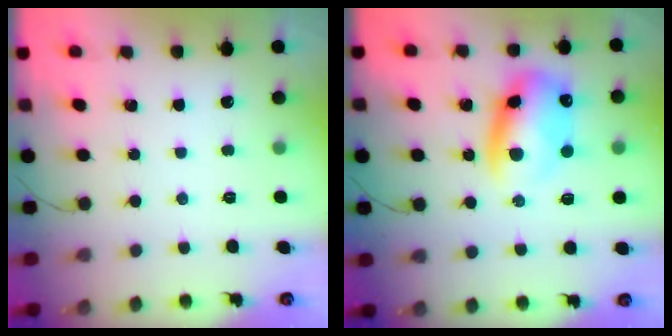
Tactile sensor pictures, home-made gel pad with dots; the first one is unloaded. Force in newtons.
{"total": 11.4, "press": 11.1, "slide": 2.9}